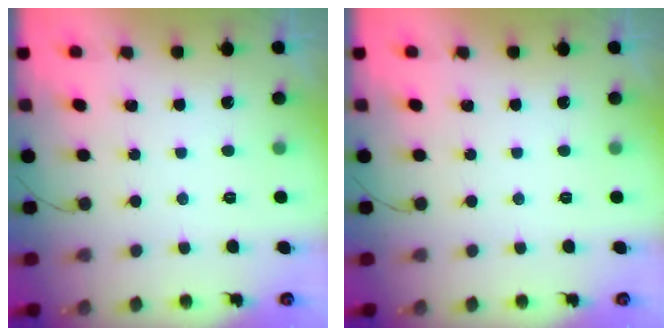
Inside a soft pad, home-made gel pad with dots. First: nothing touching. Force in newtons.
{"total": 0.0}